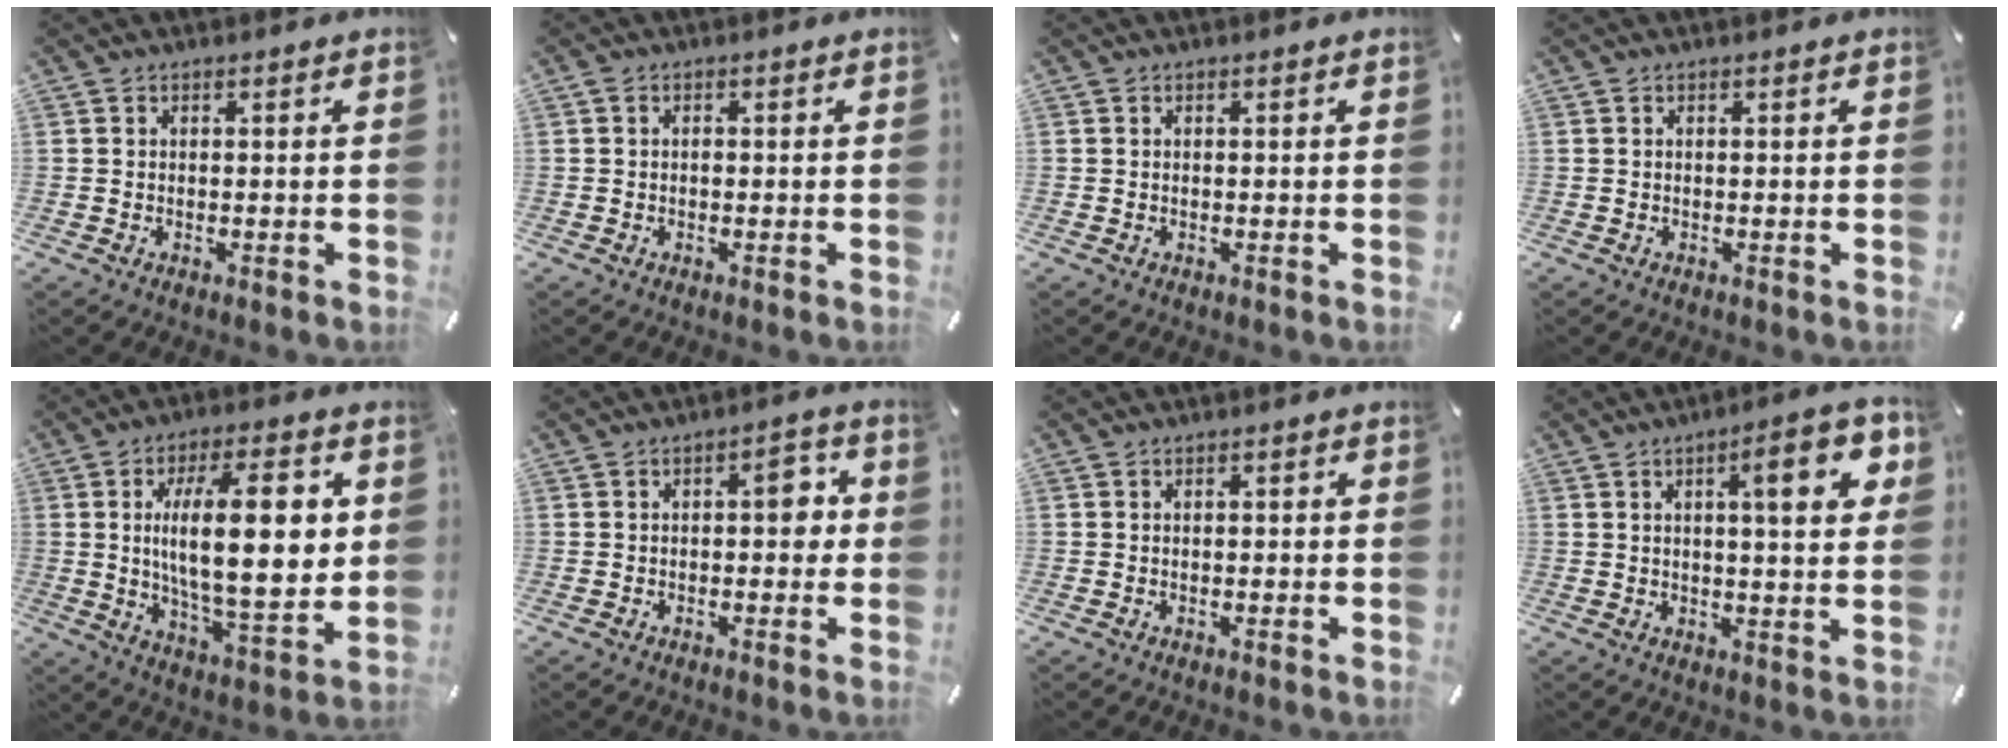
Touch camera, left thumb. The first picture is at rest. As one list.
[{"total": 0.8, "force": [-0.2, 0.6, 0.6], "torque": [-0.012, 0.002, -0.004]}, {"total": 0.0}, {"total": 0.0}, {"total": 21.4, "force": [3.6, 8.1, 19.5], "torque": [-0.321, -0.010, 0.045]}, {"total": 5.5, "force": [0.2, 3.0, 4.6], "torque": [-0.057, 0.005, -0.009]}, {"total": 1.0, "force": [-0.3, 0.5, 0.7], "torque": [-0.013, 0.002, -0.007]}, {"total": 12.6, "force": [4.5, 3.0, 11.3], "torque": [-0.150, -0.014, 0.062]}]